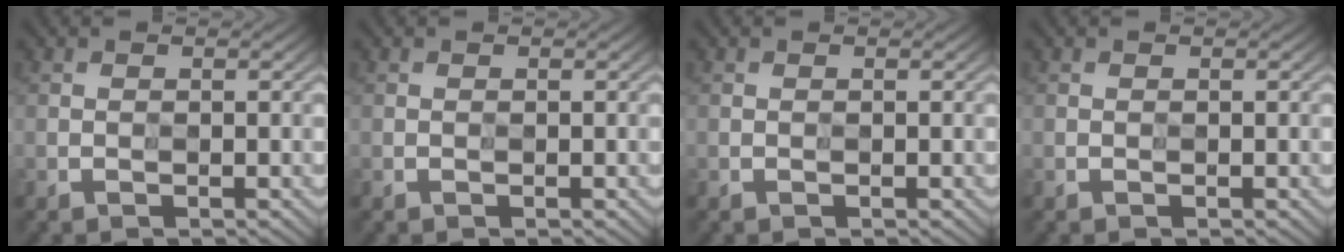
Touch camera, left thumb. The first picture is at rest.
{"total": 0.0}
{"total": 0.0}
{"total": 0.0}